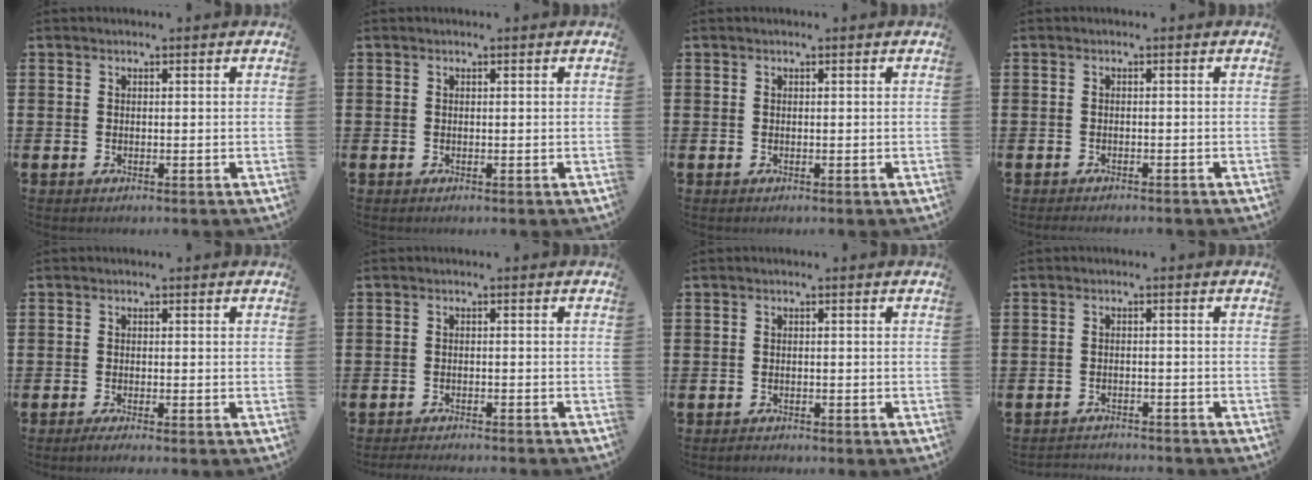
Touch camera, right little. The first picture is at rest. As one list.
[{"total": 0.0}, {"total": 0.0}, {"total": 0.7, "force": [-0.7, 0.0, 0.1], "torque": [-0.003, -0.003, -0.014]}, {"total": 0.9, "force": [-0.6, 0.0, 0.7], "torque": [-0.009, -0.003, -0.012]}, {"total": 1.4, "force": [-1.3, -0.1, 0.2], "torque": [-0.003, 0.001, -0.027]}, {"total": 0.6, "force": [-0.6, 0.1, 0.0], "torque": [-0.002, -0.002, -0.013]}, {"total": 1.7, "force": [-1.7, 0.0, -0.2], "torque": [-0.002, 0.003, -0.037]}]